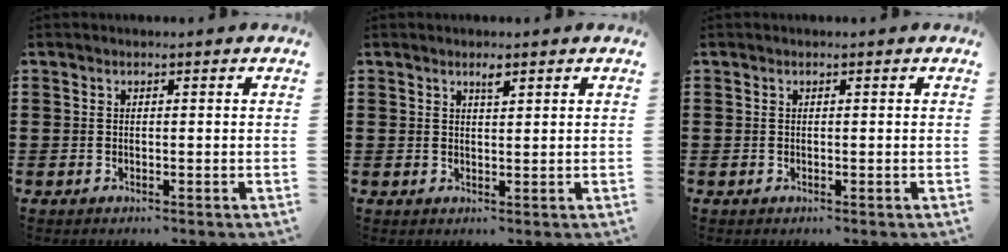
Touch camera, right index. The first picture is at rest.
{"total": 1.5, "force": [1.1, 0.4, 1.0], "torque": [-0.014, -0.001, 0.016]}
{"total": 0.0}